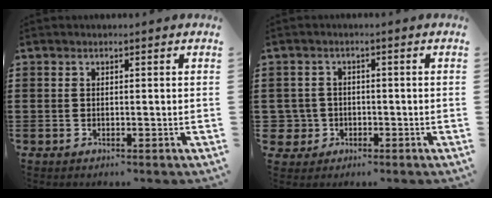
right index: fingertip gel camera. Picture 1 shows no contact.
{"total": 3.2, "force": [-1.1, 2.9, 0.5], "torque": [-0.036, -0.001, -0.030]}